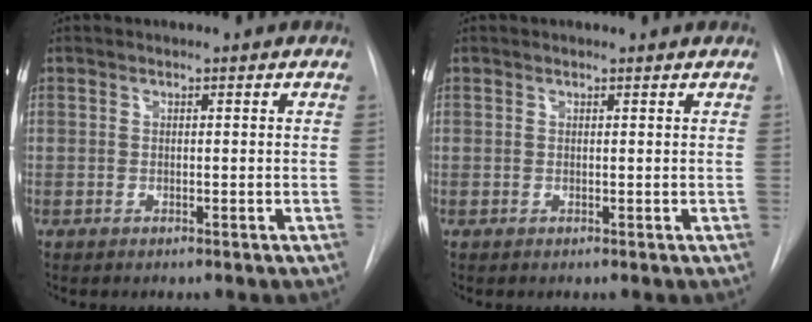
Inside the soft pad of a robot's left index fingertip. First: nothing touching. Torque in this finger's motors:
{"motor_torque": [0.03, -0.06, -0.07, 0.01]}